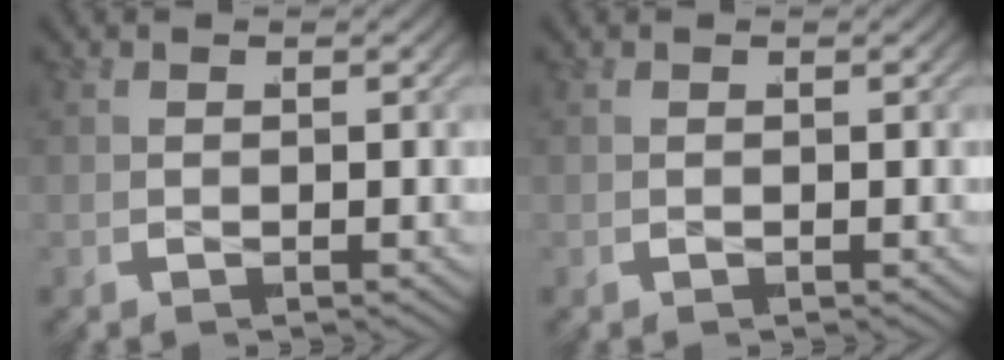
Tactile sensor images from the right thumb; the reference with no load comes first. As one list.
[{"total": 0.0}]